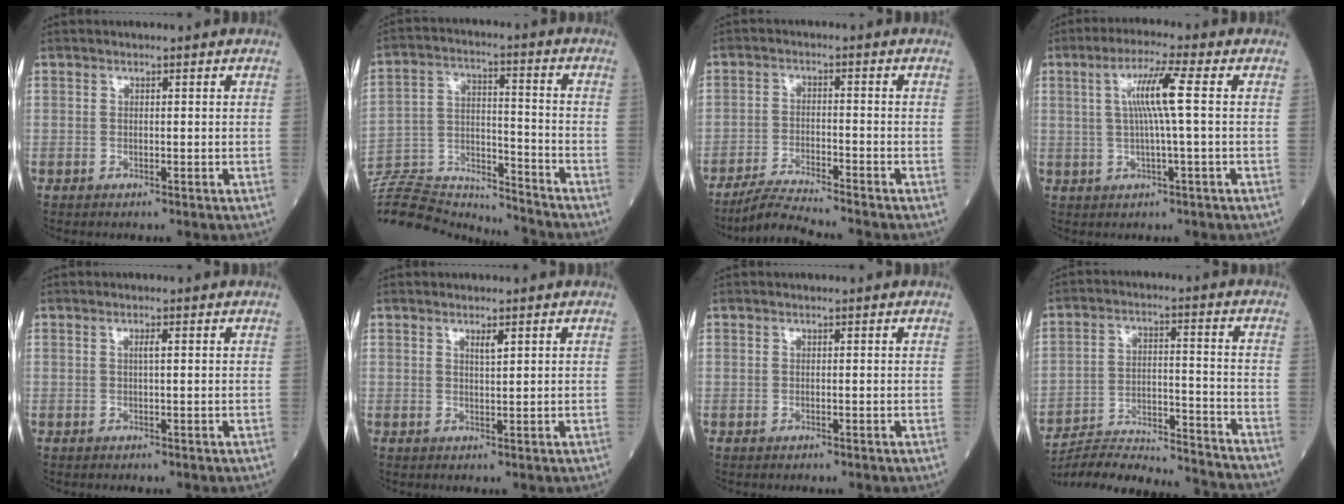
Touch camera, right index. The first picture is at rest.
{"total": 21.0, "force": [-20.2, 3.6, 4.5], "torque": [-0.131, 0.012, -0.329]}
{"total": 6.1, "force": [-5.7, -0.8, 1.8], "torque": [-0.033, -0.020, -0.108]}
{"total": 6.7, "force": [1.0, -0.9, 6.6], "torque": [-0.124, 0.007, 0.020]}
{"total": 1.0, "force": [0.2, 0.0, 0.9], "torque": [-0.019, 0.001, 0.003]}
{"total": 1.5, "force": [0.9, 0.2, 1.2], "torque": [-0.022, -0.004, 0.016]}
{"total": 0.0}
{"total": 22.1, "force": [-21.1, 1.1, 6.6], "torque": [-0.113, -0.014, -0.310]}